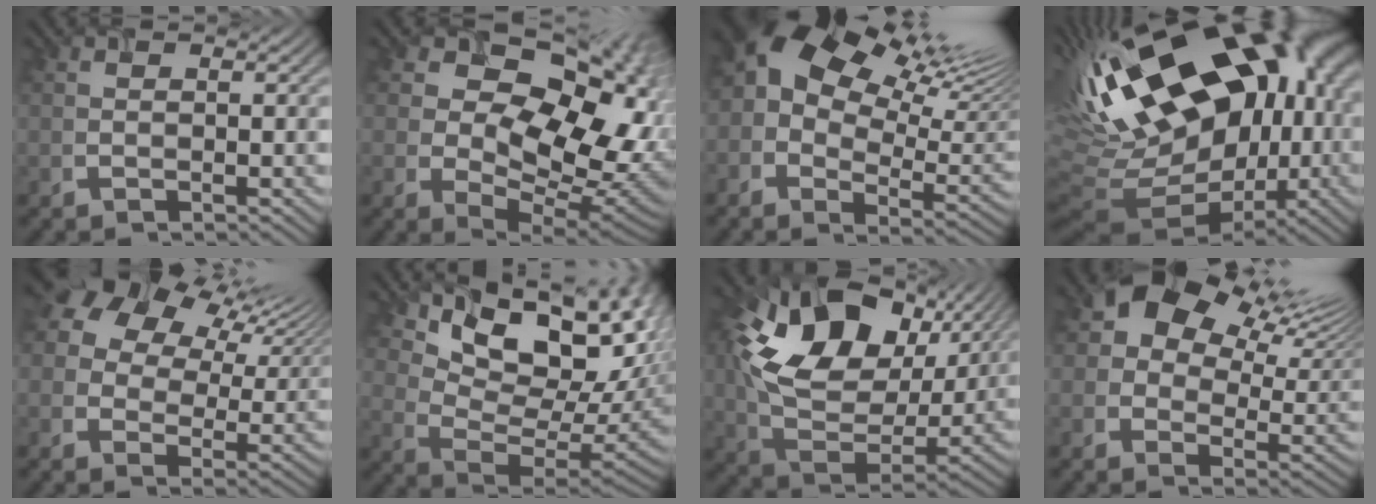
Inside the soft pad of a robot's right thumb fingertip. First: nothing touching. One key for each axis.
{"total": 18.8, "fx": 2.9, "fy": 13.9, "fz": 12.4, "tx": -0.157, "ty": 0.017, "tz": 0.056}
{"total": 15.6, "fx": 6.8, "fy": 9.3, "fz": 10.5, "tx": -0.198, "ty": 0.011, "tz": 0.135}
{"total": 21.2, "fx": 1.4, "fy": 13.0, "fz": 16.6, "tx": -0.298, "ty": -0.034, "tz": 0.052}
{"total": 13.4, "fx": 7.3, "fy": 8.6, "fz": 7.3, "tx": -0.161, "ty": 0.027, "tz": 0.130}
{"total": 16.3, "fx": 8.2, "fy": 9.2, "fz": 10.7, "tx": -0.156, "ty": 0.006, "tz": 0.153}
{"total": 17.7, "fx": 6.1, "fy": 11.8, "fz": 11.8, "tx": -0.251, "ty": 0.011, "tz": 0.118}
{"total": 12.3, "fx": 7.3, "fy": 7.8, "fz": 6.2, "tx": -0.114, "ty": 0.016, "tz": 0.130}